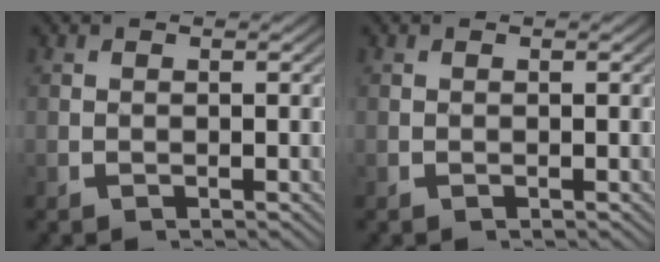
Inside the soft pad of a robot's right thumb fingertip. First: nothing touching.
{"total": 0.0}